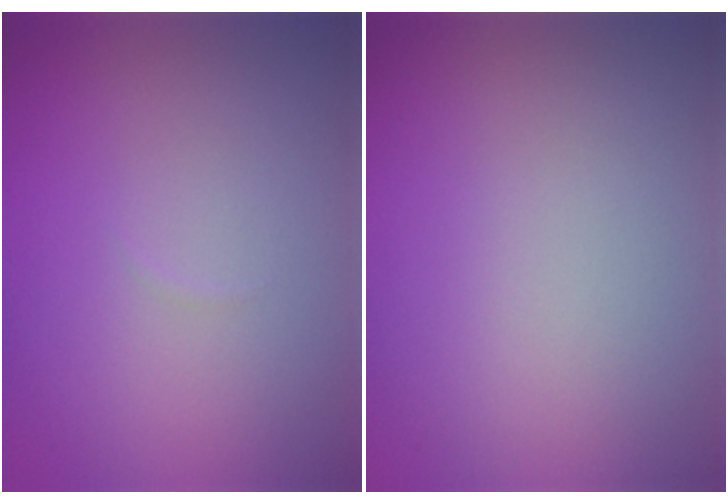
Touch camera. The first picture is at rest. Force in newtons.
{"total": 0.0}